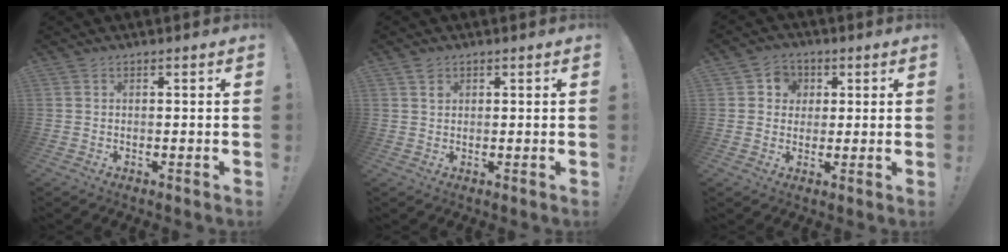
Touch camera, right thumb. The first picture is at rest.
{"total": 1.4, "force": [0.9, 1.0, 0.4], "torque": [0.003, -0.003, 0.014]}
{"total": 5.7, "force": [1.2, 5.4, 1.5], "torque": [-0.019, -0.002, 0.023]}